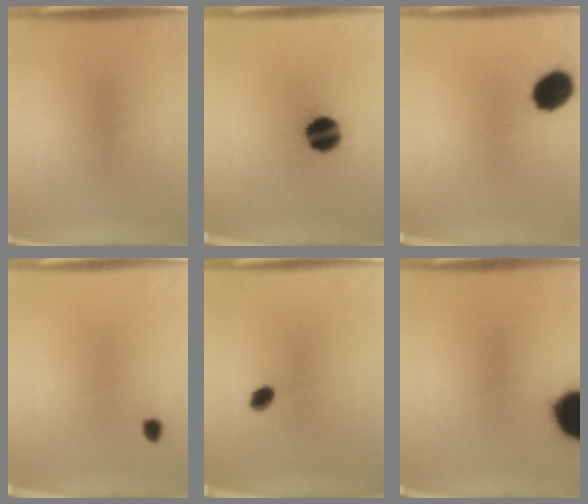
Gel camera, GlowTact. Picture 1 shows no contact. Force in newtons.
{"total": 12.2}
{"total": 9.2}
{"total": 1.3}
{"total": 2.9}
{"total": 17.8}